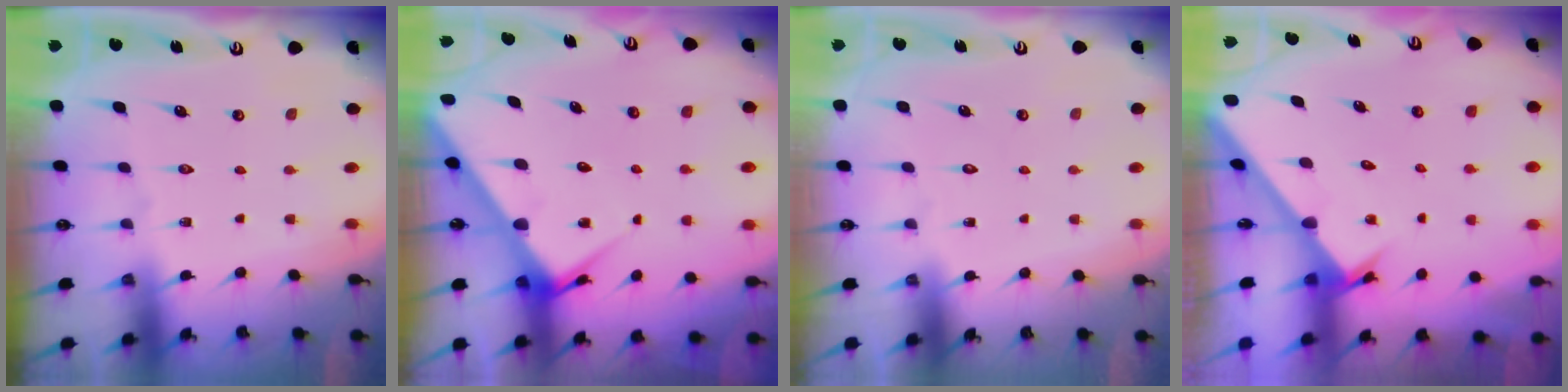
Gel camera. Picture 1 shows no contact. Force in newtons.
{"total": 5.4, "press": 5.4, "slide": 0.5}
{"total": 1.7, "press": 1.7, "slide": 0.1}
{"total": 2.5, "press": 2.5, "slide": 0.1}